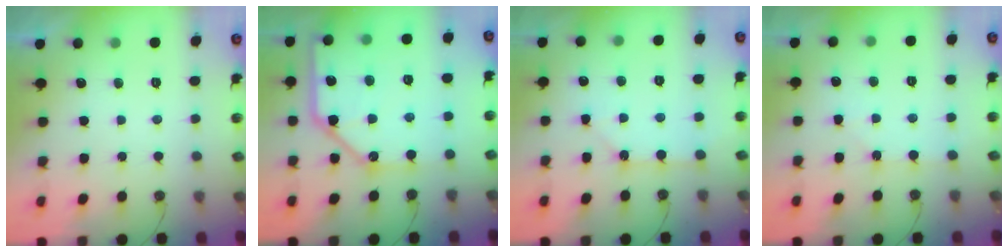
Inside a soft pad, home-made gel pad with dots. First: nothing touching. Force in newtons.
{"total": 17.3, "press": 17.1, "slide": 2.2}
{"total": 2.8, "press": 2.8, "slide": 0.1}
{"total": 0.9, "press": 0.9, "slide": 0.1}